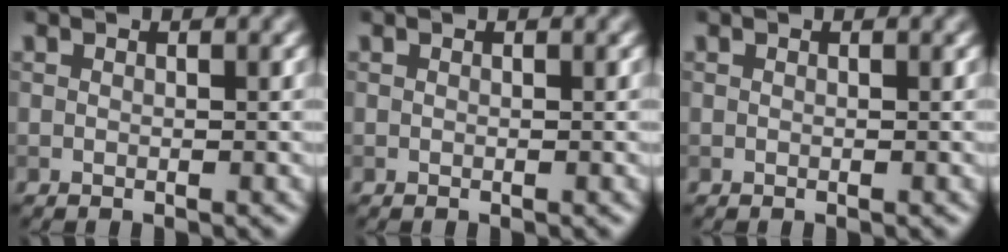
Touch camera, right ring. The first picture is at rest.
{"total": 0.0}
{"total": 0.0}